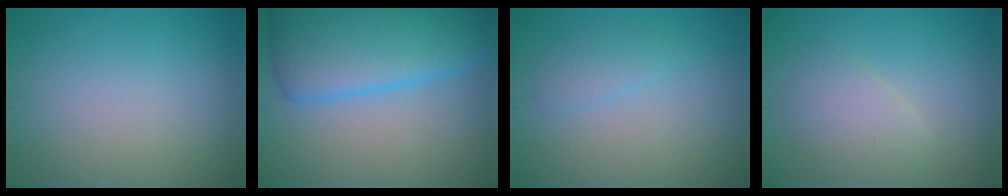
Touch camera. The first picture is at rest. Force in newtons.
{"total": 8.5, "press": 8.5, "slide": 0.2}
{"total": 1.6, "press": 1.6, "slide": 0.0}
{"total": 2.6, "press": 2.6, "slide": 0.2}